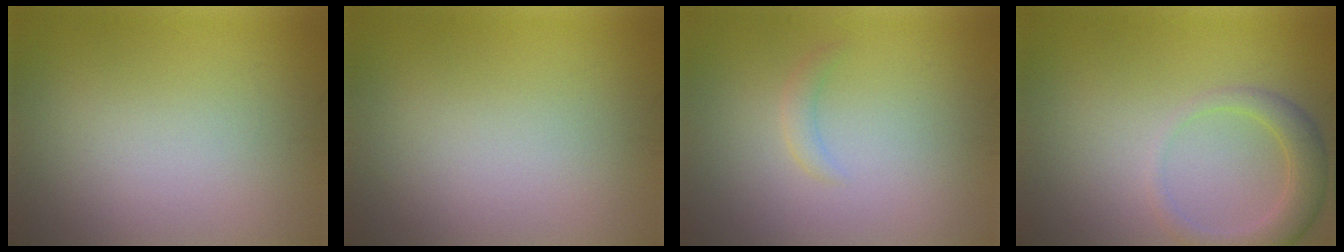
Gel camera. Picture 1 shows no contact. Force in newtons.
{"total": 0.0}
{"total": 1.1, "press": 1.1, "slide": 0.1}
{"total": 3.3, "press": 3.3, "slide": 0.4}